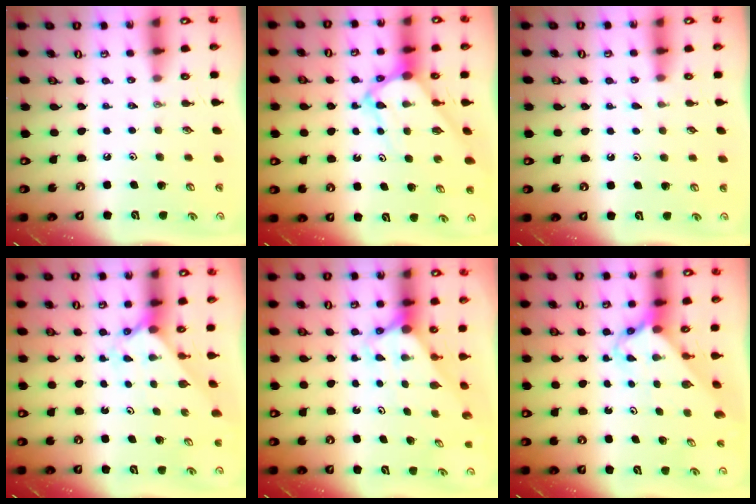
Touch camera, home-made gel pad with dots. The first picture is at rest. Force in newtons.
{"total": 5.4, "press": 5.3, "slide": 0.5}
{"total": 2.8, "press": 2.7, "slide": 0.3}
{"total": 2.0, "press": 2.0, "slide": 0.2}
{"total": 2.6, "press": 2.6, "slide": 0.0}
{"total": 2.7, "press": 2.7, "slide": 0.2}